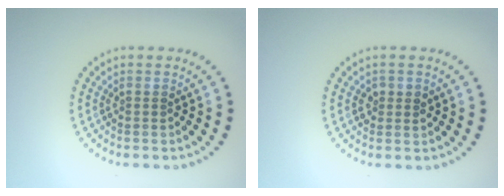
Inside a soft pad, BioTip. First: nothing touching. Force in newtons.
{"total": 1.5, "press": 1.4, "slide": 0.3}